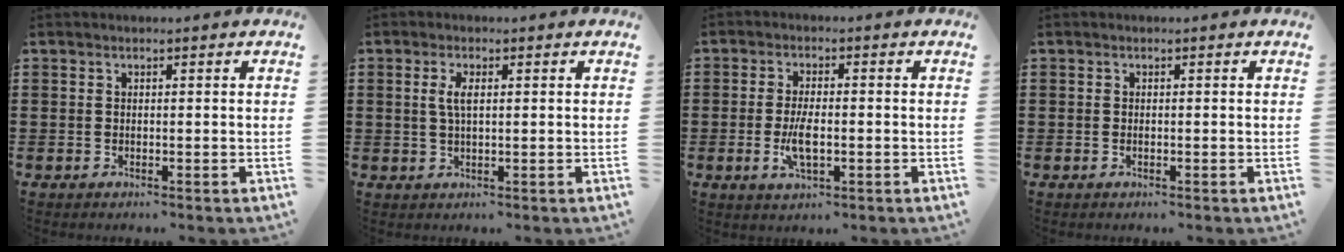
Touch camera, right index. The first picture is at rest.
{"total": 2.9, "force": [0.6, 1.0, 2.6], "torque": [-0.055, 0.006, 0.008]}
{"total": 5.0, "force": [-1.0, 1.9, 4.5], "torque": [-0.098, -0.003, -0.022]}
{"total": 0.0}